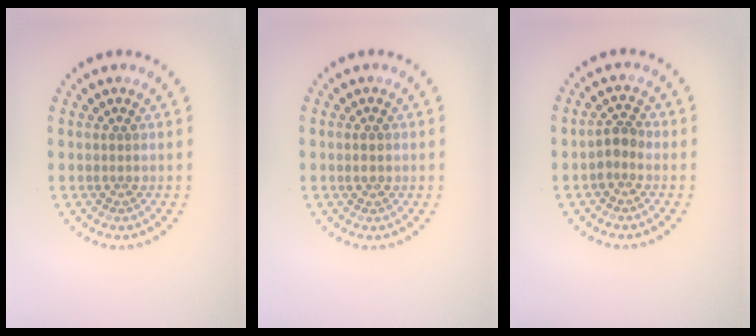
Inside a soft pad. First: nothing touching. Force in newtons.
{"total": 1.5, "press": 1.5, "slide": 0.1}
{"total": 1.7, "press": 1.5, "slide": 0.8}